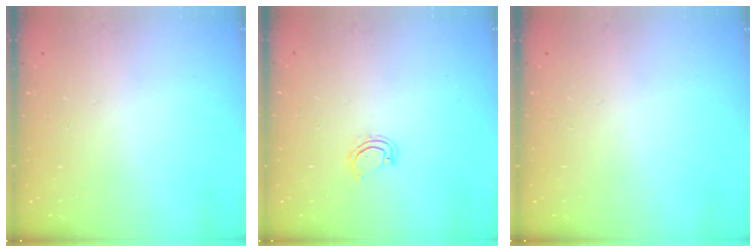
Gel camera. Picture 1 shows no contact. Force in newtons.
{"total": 3.7, "press": 3.6, "slide": 0.3}
{"total": 0.0}